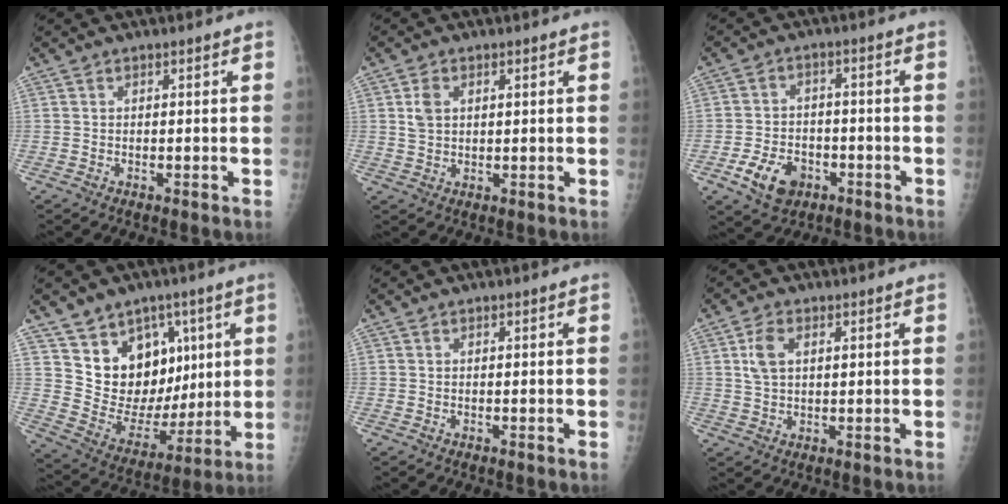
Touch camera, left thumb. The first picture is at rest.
{"total": 3.5, "force": [1.1, 2.4, 2.2], "torque": [-0.036, 0.000, 0.025]}
{"total": 8.1, "force": [-4.0, 5.7, 4.2], "torque": [-0.058, 0.021, -0.064]}
{"total": 16.8, "force": [6.9, 12.2, 9.2], "torque": [-0.095, -0.031, 0.137]}
{"total": 0.0}
{"total": 4.8, "force": [1.5, 3.0, 3.5], "torque": [-0.065, 0.000, 0.031]}